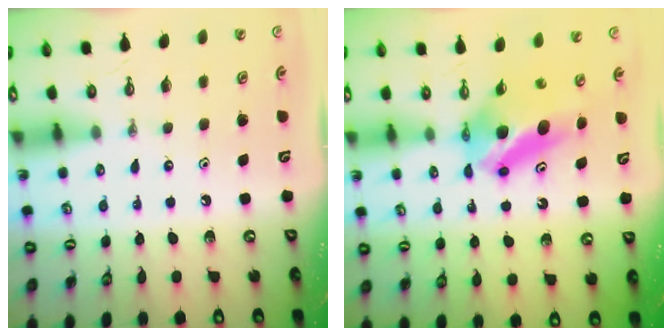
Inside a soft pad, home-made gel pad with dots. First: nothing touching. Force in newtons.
{"total": 6.7, "press": 5.9, "slide": 3.1}